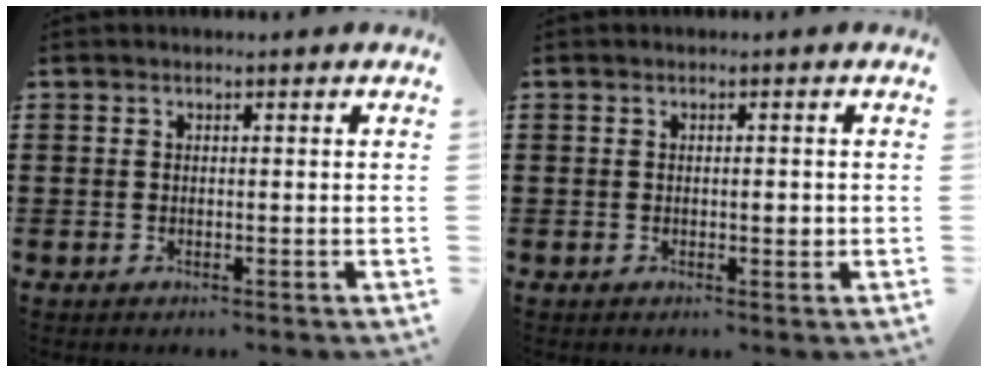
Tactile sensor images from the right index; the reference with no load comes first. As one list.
[{"total": 1.5, "force": [-0.1, 0.5, 1.4], "torque": [-0.026, 0.000, -0.002]}]